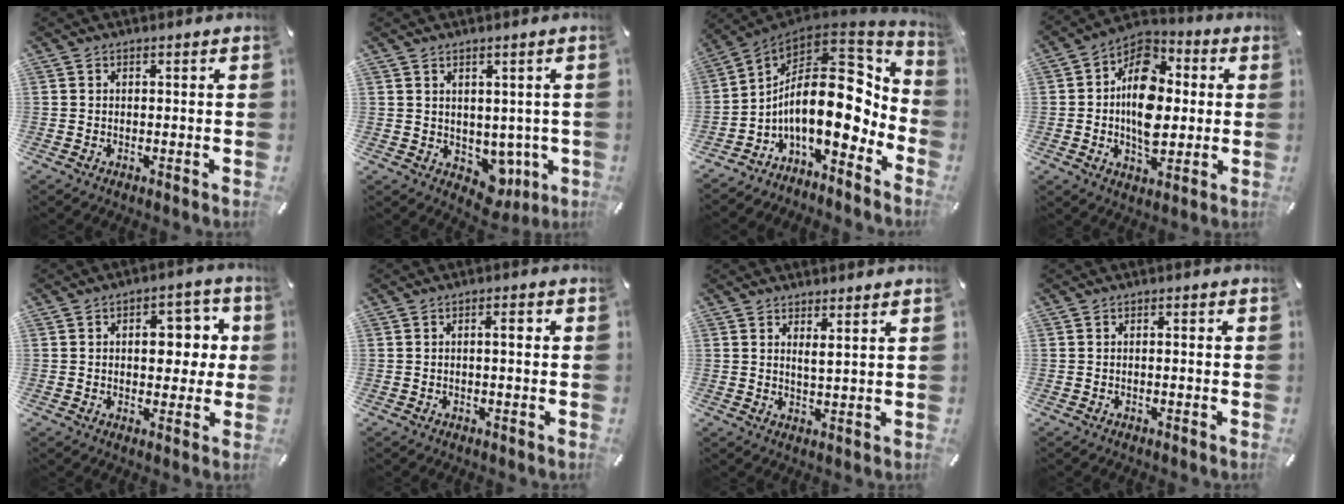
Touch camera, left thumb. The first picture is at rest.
{"total": 5.9, "force": [0.1, 5.3, 2.7], "torque": [-0.014, -0.010, 0.012]}
{"total": 22.2, "force": [1.2, 11.4, 19.0], "torque": [-0.322, -0.049, 0.021]}
{"total": 15.1, "force": [-0.3, 10.3, 11.0], "torque": [-0.192, 0.000, -0.008]}
{"total": 9.9, "force": [1.4, 6.4, 7.5], "torque": [-0.085, -0.003, 0.013]}
{"total": 2.7, "force": [0.2, 0.6, 2.6], "torque": [-0.050, 0.007, -0.001]}
{"total": 2.7, "force": [2.1, -0.3, 1.7], "torque": [-0.029, -0.012, 0.036]}
{"total": 1.0, "force": [-0.4, 0.2, 0.9], "torque": [-0.017, 0.001, -0.007]}